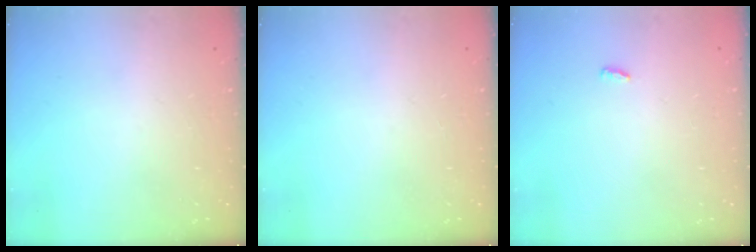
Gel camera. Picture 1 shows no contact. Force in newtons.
{"total": 0.0}
{"total": 2.9, "press": 2.6, "slide": 1.3}